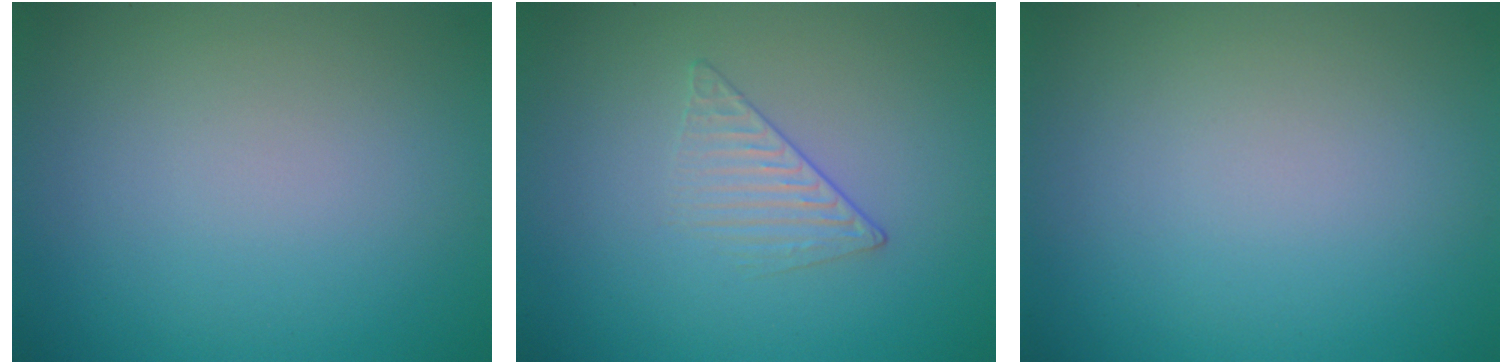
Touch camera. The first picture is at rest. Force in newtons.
{"total": 1.5, "press": 0.7, "slide": 1.3}
{"total": 0.0}